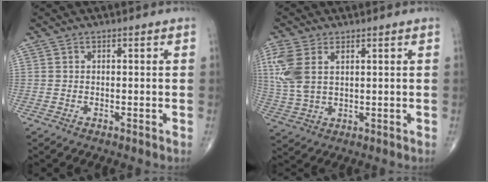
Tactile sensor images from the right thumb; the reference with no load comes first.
{"total": 9.1, "force": [3.0, 5.2, 6.9], "torque": [-0.171, 0.005, 0.068]}